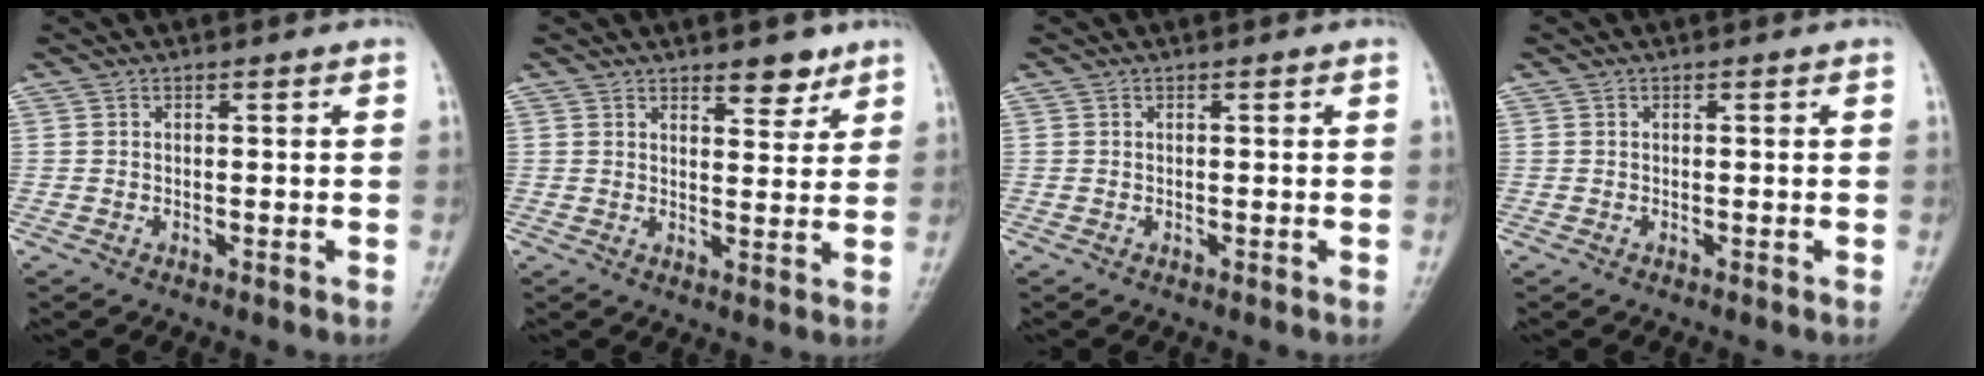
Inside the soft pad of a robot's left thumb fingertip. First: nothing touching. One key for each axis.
{"total": 4.7, "fx": 3.4, "fy": 2.0, "fz": 2.5, "tx": -0.013, "ty": -0.023, "tz": 0.049}
{"total": 0.0}
{"total": 0.0}